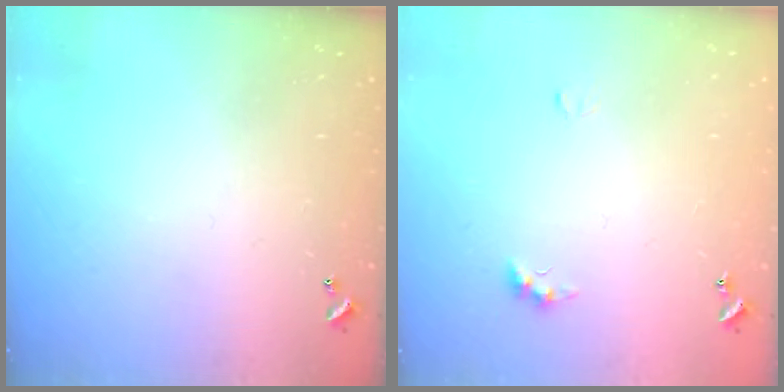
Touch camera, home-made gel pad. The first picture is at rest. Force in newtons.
{"total": 4.9, "press": 4.8, "slide": 0.7}